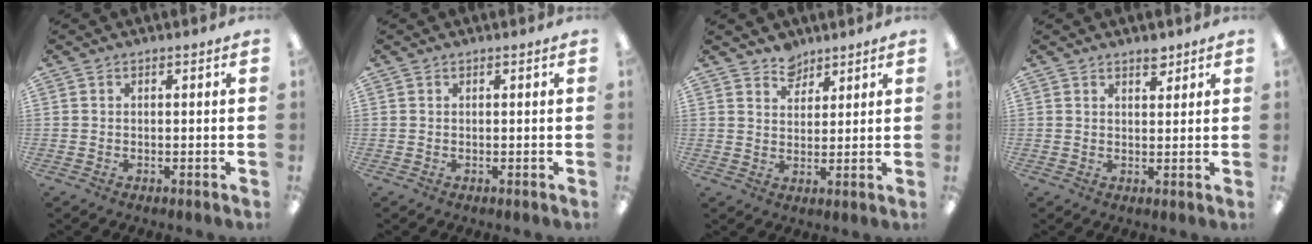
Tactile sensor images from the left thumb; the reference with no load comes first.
{"total": 0.0}
{"total": 5.0, "force": [4.3, 2.4, 0.2], "torque": [-0.003, -0.025, 0.080]}
{"total": 3.1, "force": [2.6, 1.2, 1.1], "torque": [0.007, -0.019, 0.040]}